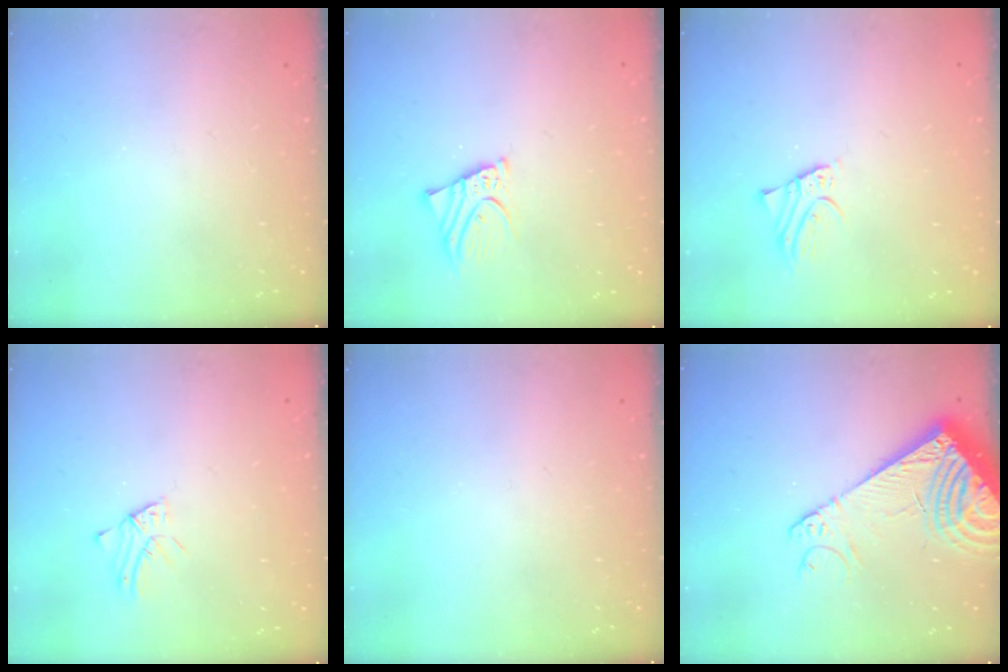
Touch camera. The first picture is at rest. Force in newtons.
{"total": 3.5, "press": 3.5, "slide": 0.4}
{"total": 2.3, "press": 2.3, "slide": 0.2}
{"total": 1.6, "press": 1.6, "slide": 0.1}
{"total": 0.0}
{"total": 15.6, "press": 15.3, "slide": 2.8}